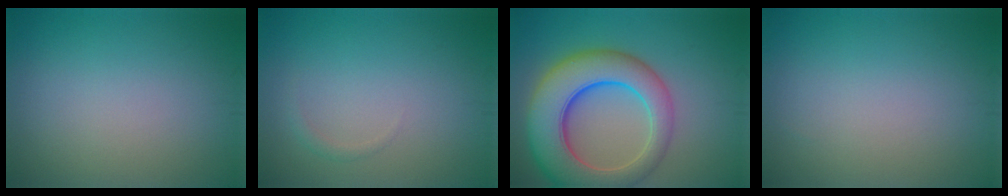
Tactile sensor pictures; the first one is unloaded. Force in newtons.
{"total": 0.7, "press": 0.7, "slide": 0.0}
{"total": 10.3, "press": 10.3, "slide": 0.7}
{"total": 0.0}